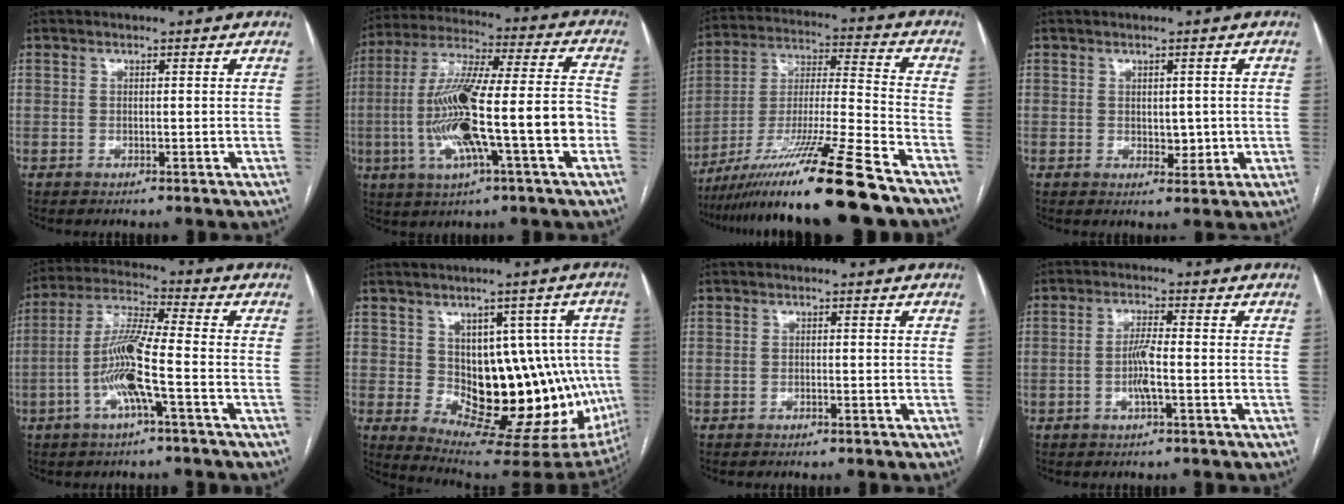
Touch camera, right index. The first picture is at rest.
{"total": 19.8, "force": [-4.4, 2.1, 19.2], "torque": [-0.359, 0.009, -0.071]}
{"total": 20.2, "force": [-15.3, -1.6, 13.2], "torque": [-0.246, -0.030, -0.270]}
{"total": 2.9, "force": [0.0, 2.0, 2.2], "torque": [-0.026, -0.001, 0.009]}
{"total": 10.0, "force": [-3.0, 0.3, 9.6], "torque": [-0.198, 0.005, -0.064]}
{"total": 17.2, "force": [-0.5, 8.9, 14.7], "torque": [-0.172, 0.019, 0.018]}
{"total": 0.5, "force": [-0.4, 0.1, 0.3], "torque": [-0.009, -0.001, -0.005]}
{"total": 3.9, "force": [-1.0, 0.2, 3.7], "torque": [-0.076, 0.000, -0.020]}